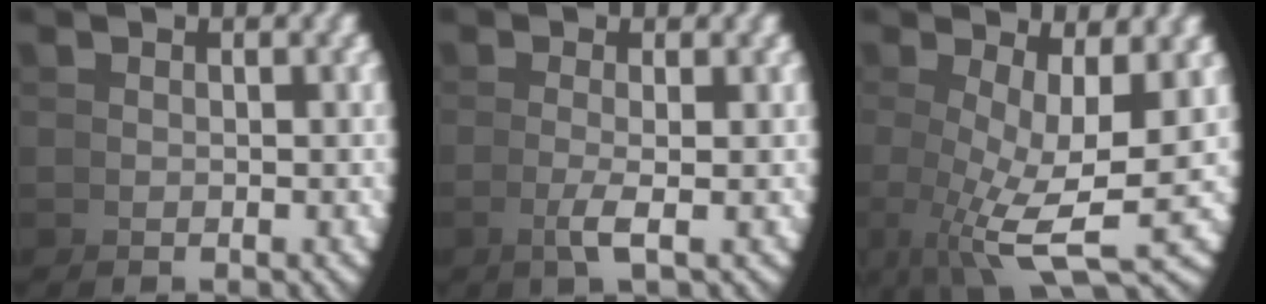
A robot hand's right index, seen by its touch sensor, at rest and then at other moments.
{"total": 1.9, "force": [-0.3, -0.7, 1.7], "torque": [-0.037, -0.005, -0.002]}
{"total": 8.1, "force": [0.1, 3.5, 7.3], "torque": [-0.129, -0.037, 0.019]}